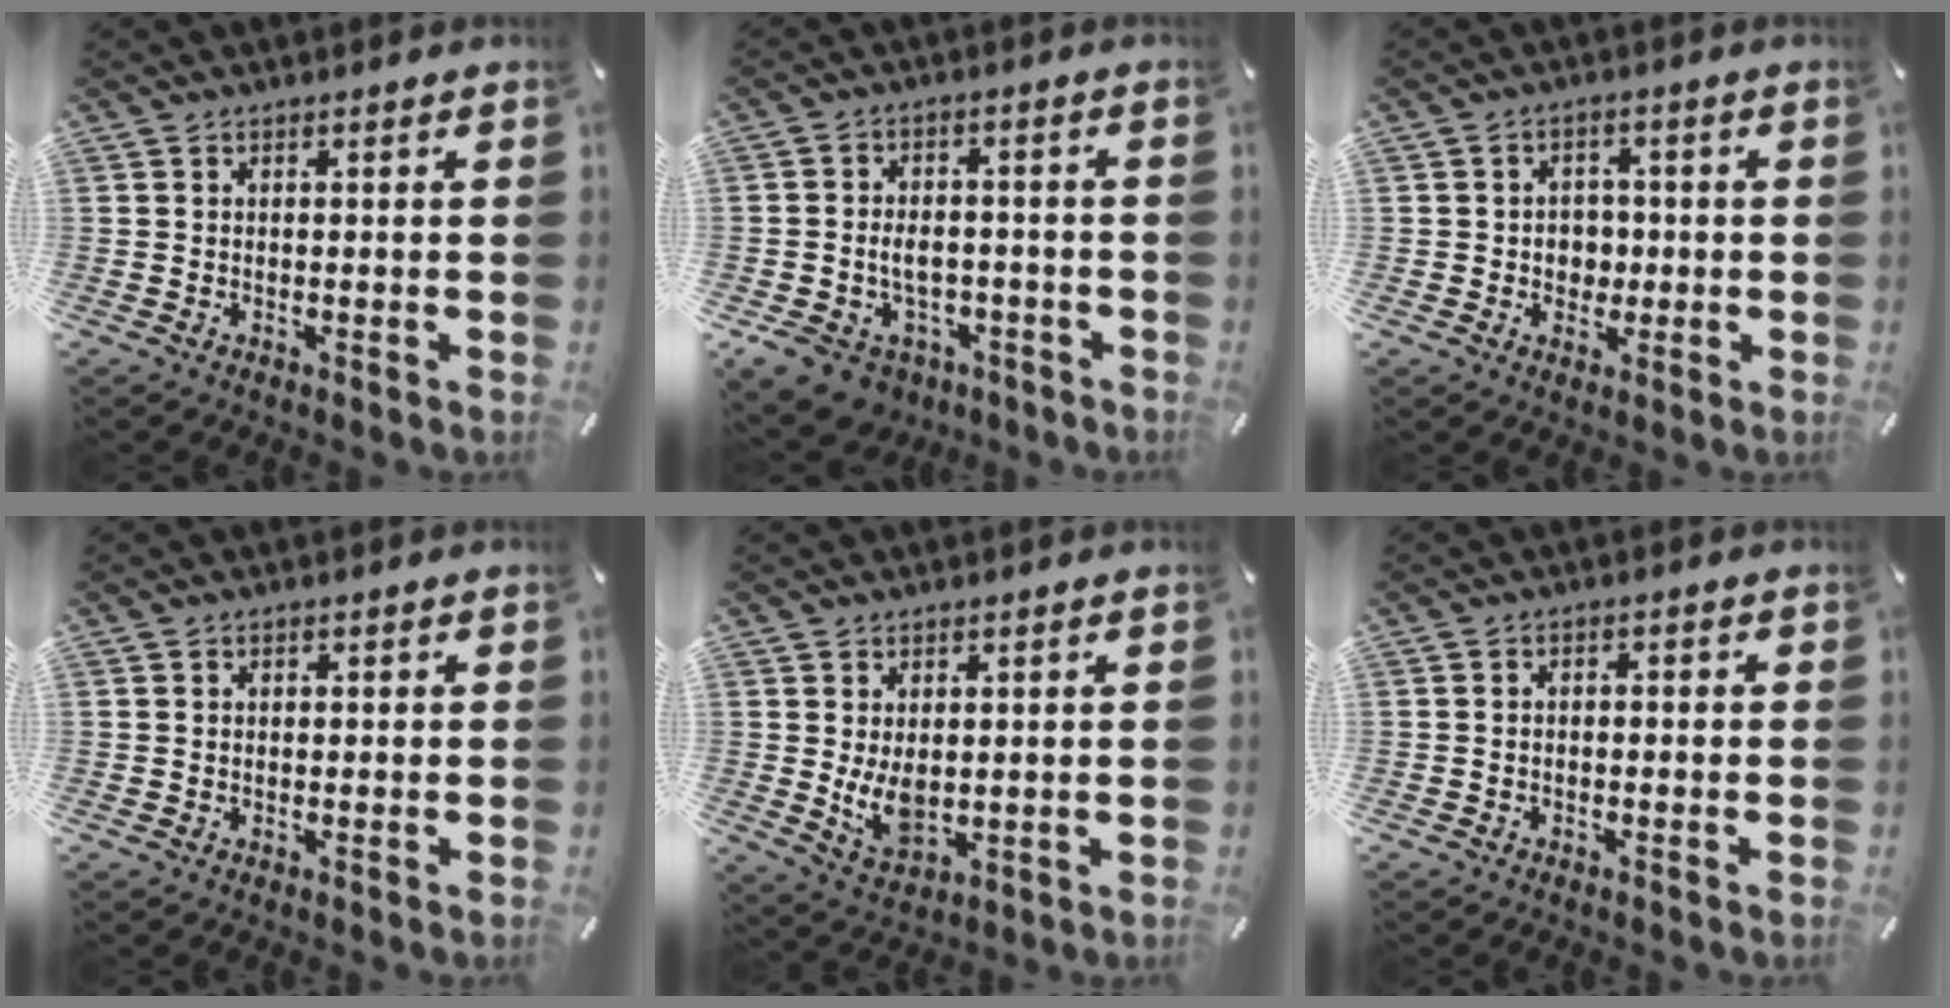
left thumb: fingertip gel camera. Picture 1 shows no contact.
{"total": 8.5, "force": [-2.4, 7.2, 3.9], "torque": [-0.083, 0.015, -0.037]}
{"total": 4.6, "force": [-0.4, 4.3, 1.5], "torque": [-0.012, 0.001, -0.013]}
{"total": 0.8, "force": [0.2, 0.8, 0.1], "torque": [0.000, 0.005, 0.003]}
{"total": 7.1, "force": [0.9, 5.1, 4.9], "torque": [-0.091, -0.006, 0.019]}
{"total": 1.3, "force": [-1.0, 0.7, 0.6], "torque": [-0.011, 0.004, -0.020]}